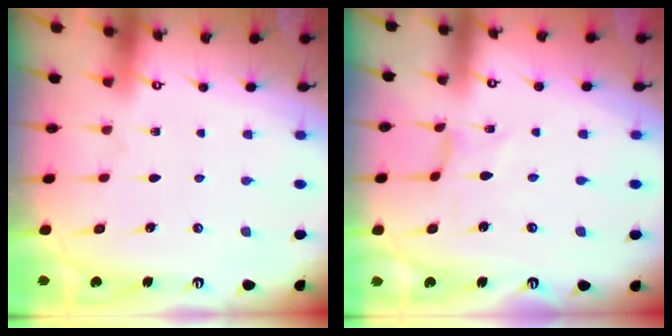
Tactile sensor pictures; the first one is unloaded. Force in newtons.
{"total": 0.0}